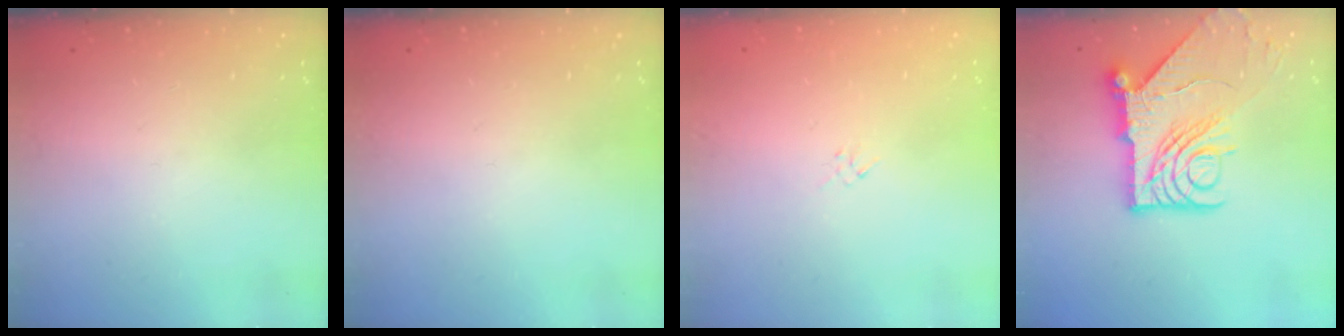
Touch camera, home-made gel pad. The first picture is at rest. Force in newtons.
{"total": 0.0}
{"total": 1.3, "press": 1.2, "slide": 0.5}
{"total": 15.2, "press": 15.1, "slide": 1.8}